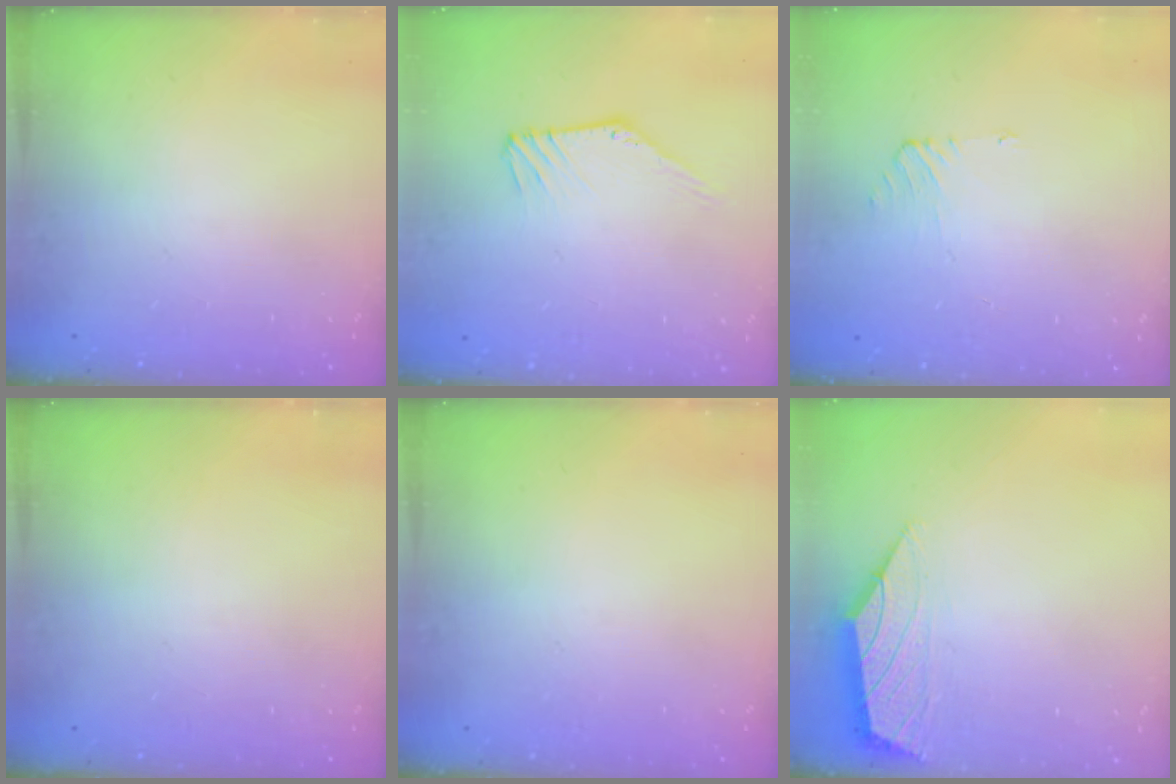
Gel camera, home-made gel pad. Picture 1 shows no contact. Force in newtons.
{"total": 3.5, "press": 3.5, "slide": 0.1}
{"total": 0.6, "press": 0.4, "slide": 0.4}
{"total": 0.0}
{"total": 0.0}
{"total": 0.0}